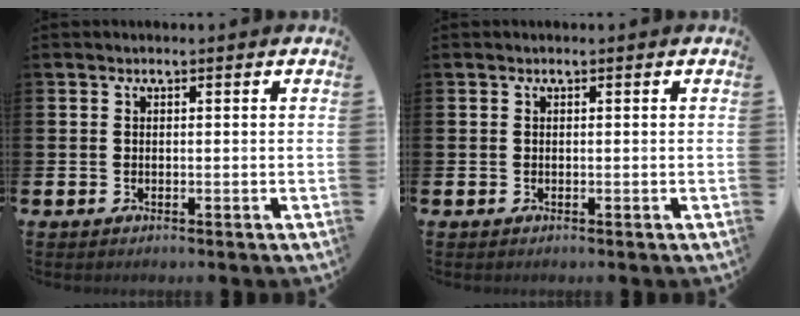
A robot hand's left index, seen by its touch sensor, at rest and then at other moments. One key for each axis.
{"total": 0.0}